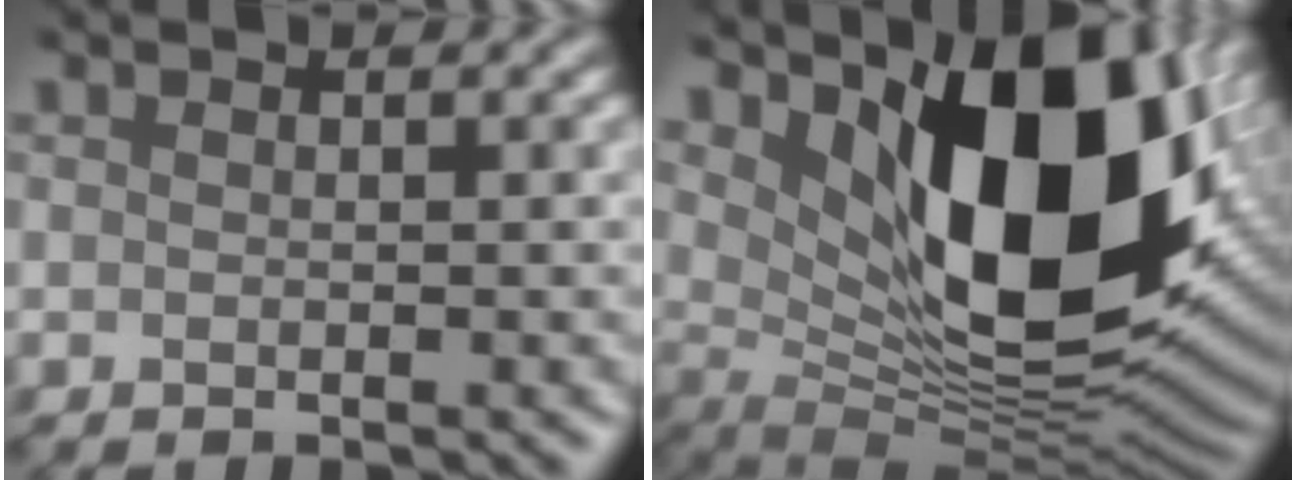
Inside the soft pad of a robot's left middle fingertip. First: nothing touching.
{"total": 13.9, "force": [4.6, 6.4, 11.5], "torque": [-0.167, -0.019, 0.082]}